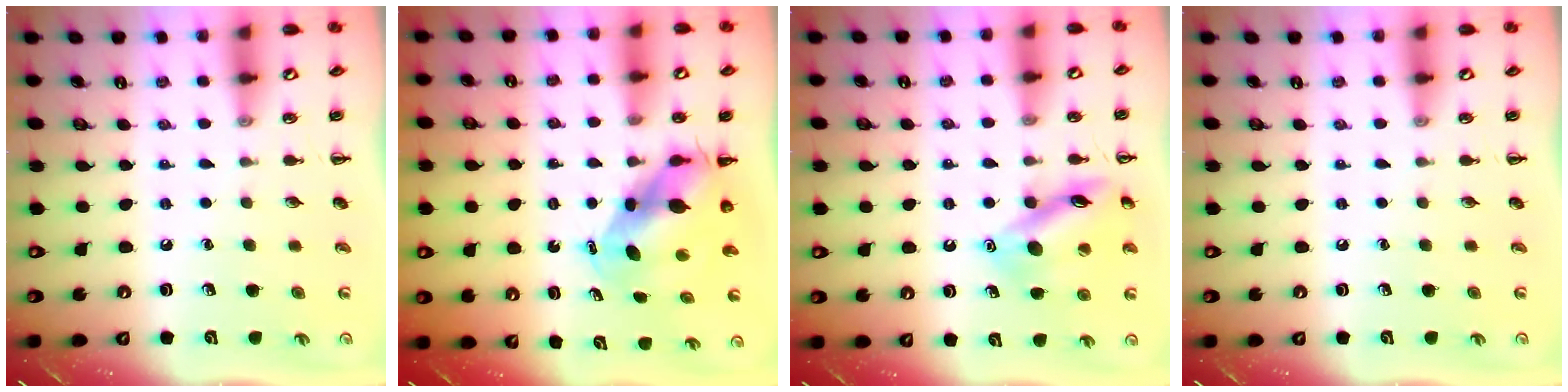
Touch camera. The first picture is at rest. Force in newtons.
{"total": 6.6, "press": 6.4, "slide": 1.8}
{"total": 13.6, "press": 13.6, "slide": 1.2}
{"total": 0.0}